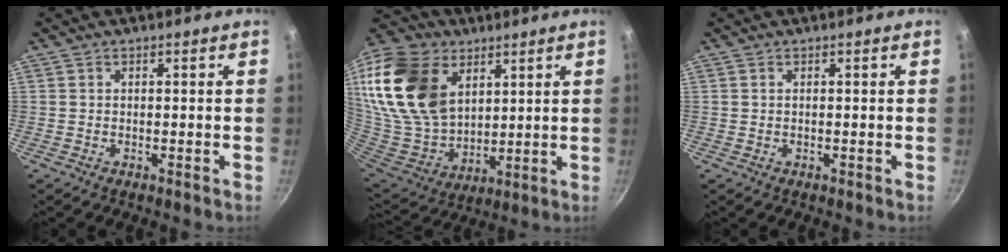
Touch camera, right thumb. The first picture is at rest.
{"total": 25.1, "force": [10.8, 16.6, 15.4], "torque": [-0.293, -0.039, 0.215]}
{"total": 0.0}